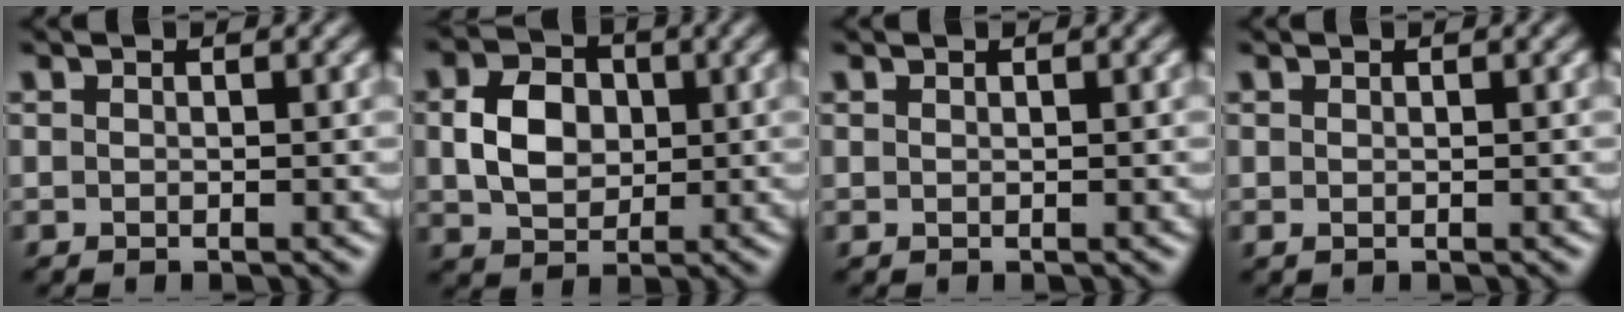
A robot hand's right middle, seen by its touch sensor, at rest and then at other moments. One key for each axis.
{"total": 4.6, "fx": 0.5, "fy": 3.5, "fz": 2.9, "tx": -0.066, "ty": 0.001, "tz": 0.006}
{"total": 0.0}
{"total": 0.0}